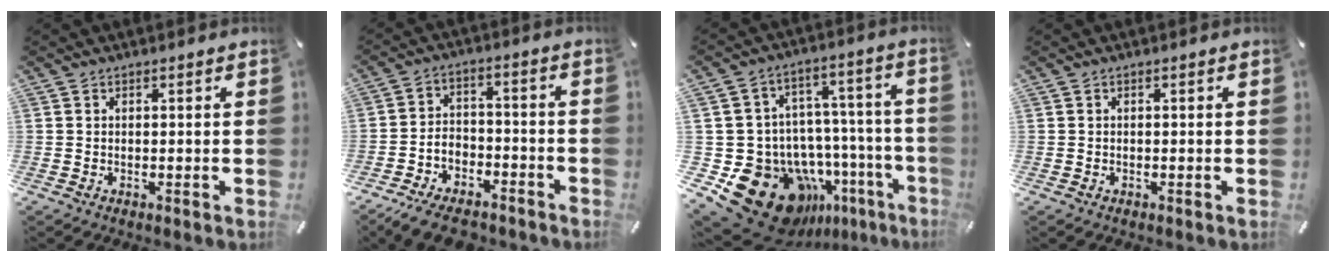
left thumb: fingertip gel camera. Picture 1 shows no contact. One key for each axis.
{"total": 9.0, "fx": -7.2, "fy": 4.5, "fz": 3.0, "tx": -0.047, "ty": 0.047, "tz": -0.135}
{"total": 21.6, "fx": -11.6, "fy": 15.0, "fz": 10.5, "tx": -0.159, "ty": 0.041, "tz": -0.153}
{"total": 0.0}